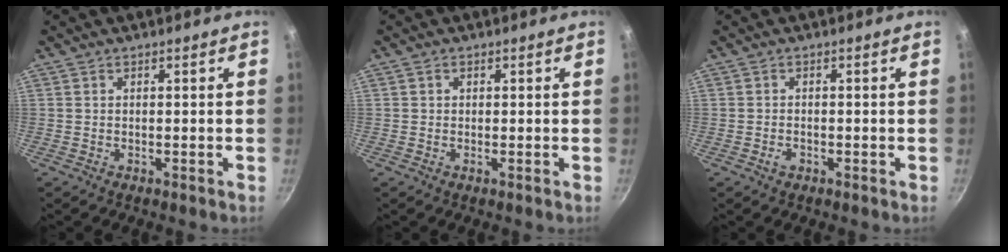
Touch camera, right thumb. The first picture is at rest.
{"total": 0.6, "force": [0.0, 0.5, 0.4], "torque": [-0.006, 0.003, -0.001]}
{"total": 1.4, "force": [-0.7, 0.9, 0.9], "torque": [-0.017, 0.005, -0.013]}